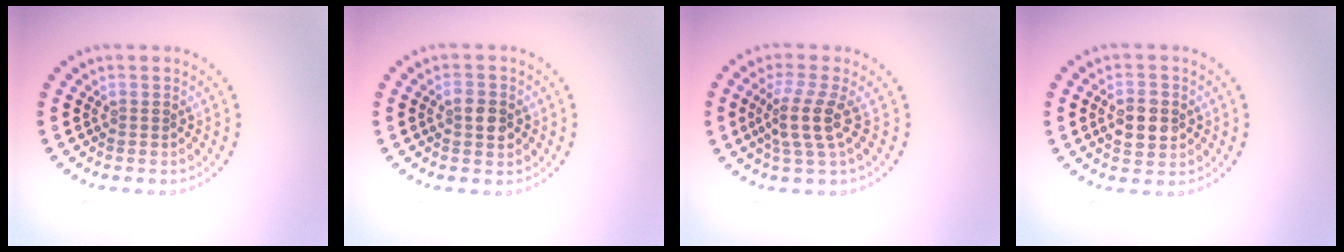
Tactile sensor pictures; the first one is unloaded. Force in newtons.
{"total": 2.5, "press": 2.5, "slide": 0.1}
{"total": 3.2, "press": 2.3, "slide": 2.2}
{"total": 3.6, "press": 3.6, "slide": 0.2}